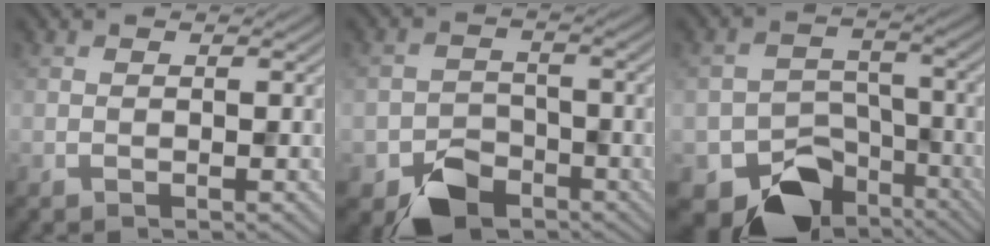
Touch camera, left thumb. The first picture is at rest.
{"total": 6.1, "force": [-4.0, 3.9, 2.5], "torque": [-0.040, -0.010, -0.076]}
{"total": 11.1, "force": [-6.9, 7.1, 5.0], "torque": [-0.077, -0.027, -0.112]}